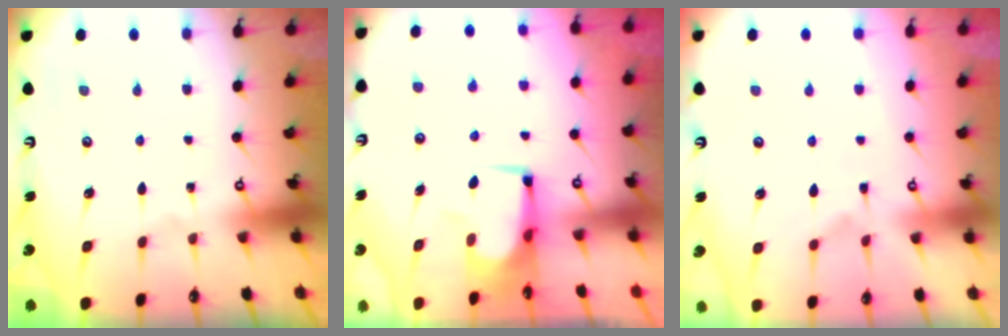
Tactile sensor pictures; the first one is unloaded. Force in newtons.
{"total": 1.3, "press": 1.2, "slide": 0.2}
{"total": 1.1, "press": 0.1, "slide": 1.1}